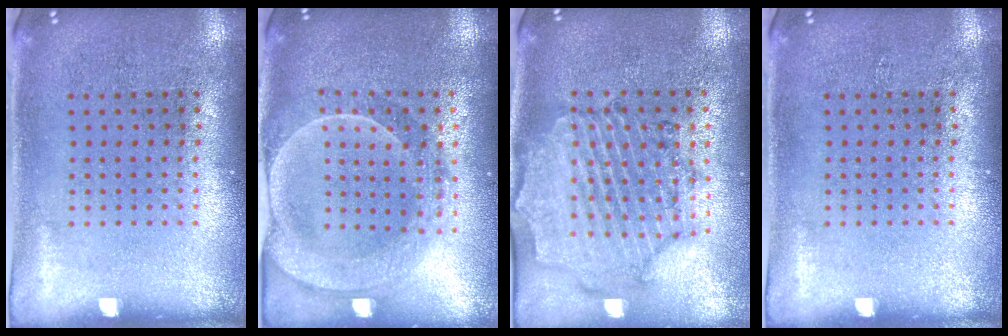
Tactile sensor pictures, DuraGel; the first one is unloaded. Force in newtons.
{"total": 2.2, "press": 2.1, "slide": 0.9}
{"total": 1.7, "press": 1.6, "slide": 0.3}
{"total": 0.0}